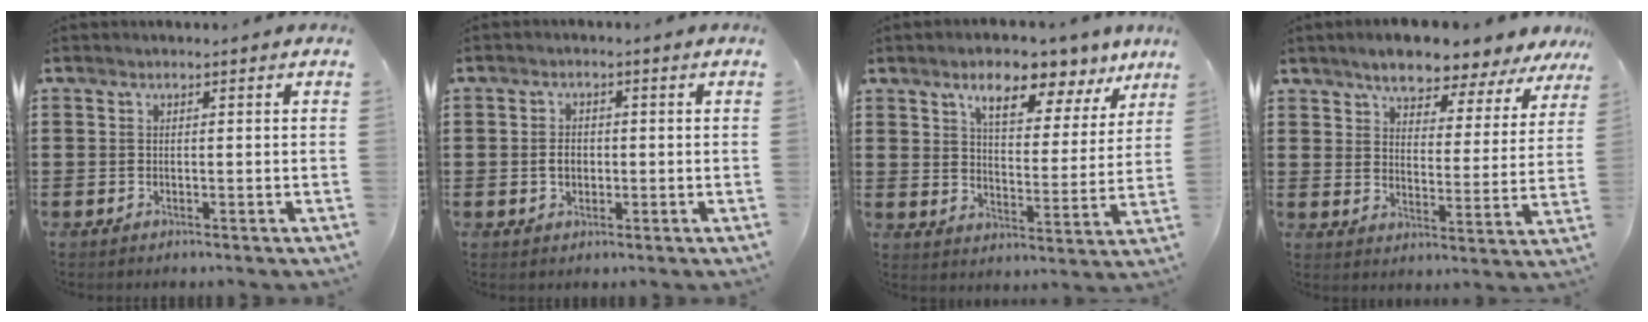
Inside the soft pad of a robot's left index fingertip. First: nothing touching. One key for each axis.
{"total": 2.5, "fx": -0.3, "fy": 1.8, "fz": 1.7, "tx": -0.036, "ty": 0.005, "tz": -0.007}
{"total": 8.5, "fx": 6.7, "fy": 2.6, "fz": 4.5, "tx": -0.076, "ty": -0.033, "tz": 0.109}
{"total": 6.4, "fx": 6.0, "fy": 1.1, "fz": 2.1, "tx": -0.061, "ty": -0.030, "tz": 0.102}